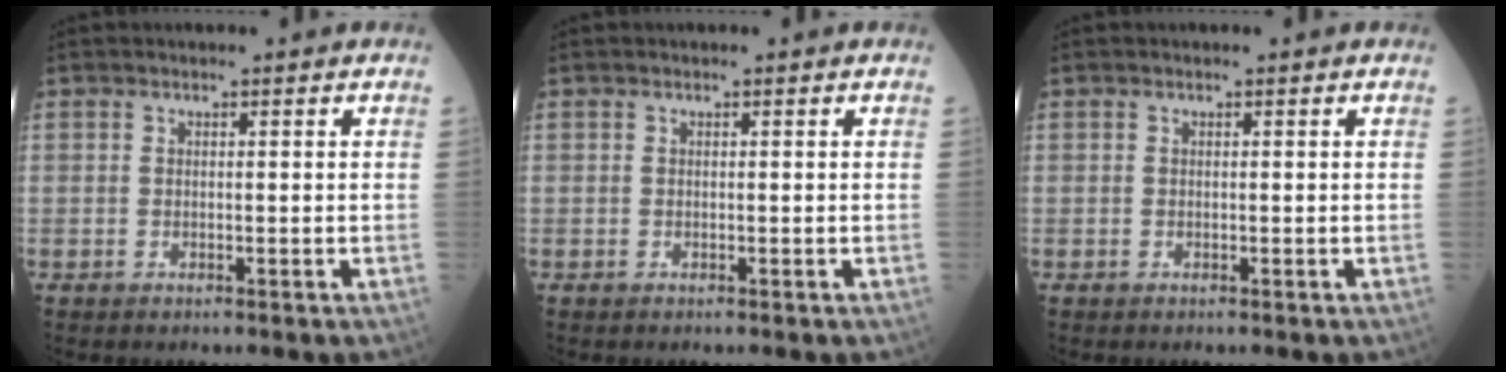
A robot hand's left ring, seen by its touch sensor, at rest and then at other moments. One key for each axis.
{"total": 0.0}
{"total": 0.0}